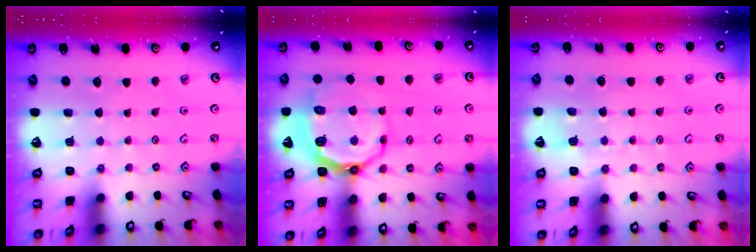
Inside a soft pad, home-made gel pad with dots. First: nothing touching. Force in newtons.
{"total": 10.2, "press": 9.4, "slide": 4.0}
{"total": 5.1, "press": 5.1, "slide": 0.9}